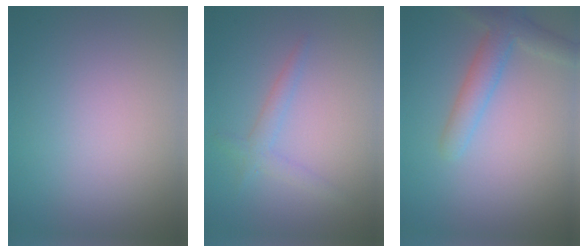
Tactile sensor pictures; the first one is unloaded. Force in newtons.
{"total": 1.7, "press": 1.7, "slide": 0.1}
{"total": 3.2, "press": 3.2, "slide": 0.2}